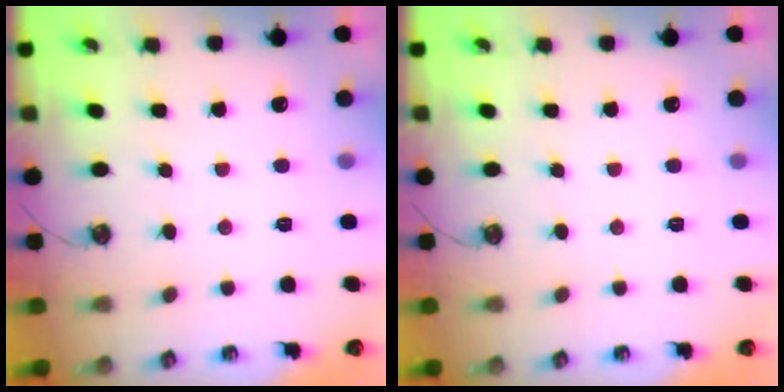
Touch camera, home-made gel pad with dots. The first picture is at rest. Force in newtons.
{"total": 0.0}